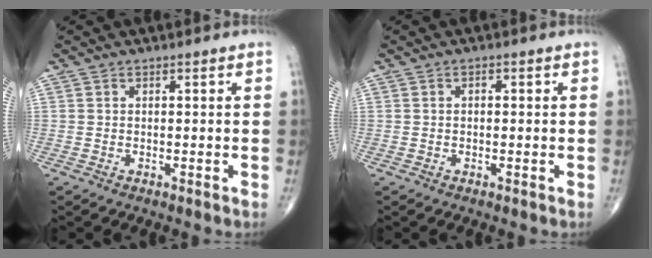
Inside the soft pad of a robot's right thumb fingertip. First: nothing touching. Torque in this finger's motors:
{"motor_torque": [-0.19, -0.03, 0.10, 0.20, 0.00]}